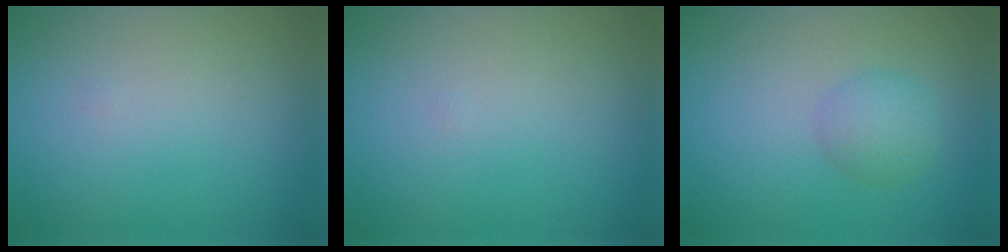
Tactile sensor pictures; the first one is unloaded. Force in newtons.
{"total": 0.0}
{"total": 2.5, "press": 2.5, "slide": 0.1}